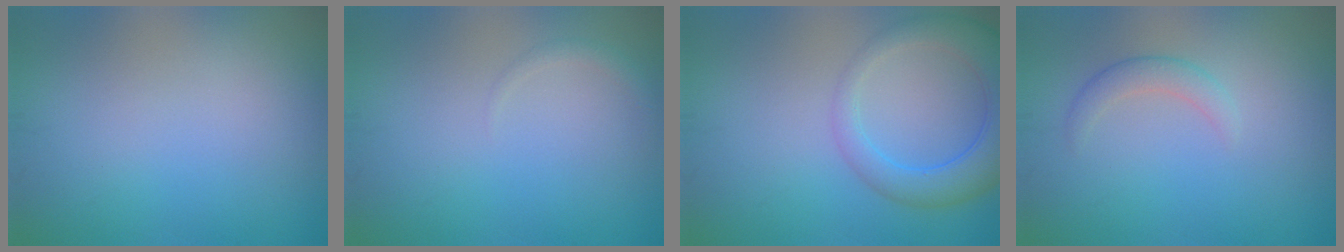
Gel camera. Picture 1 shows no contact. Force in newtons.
{"total": 0.8, "press": 0.8, "slide": 0.0}
{"total": 5.5, "press": 5.5, "slide": 0.3}
{"total": 1.7, "press": 1.7, "slide": 0.1}